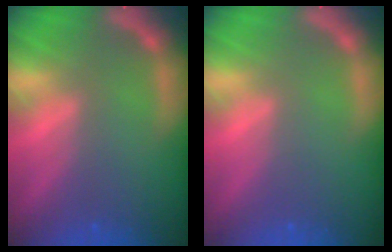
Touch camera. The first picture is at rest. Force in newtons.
{"total": 0.0}